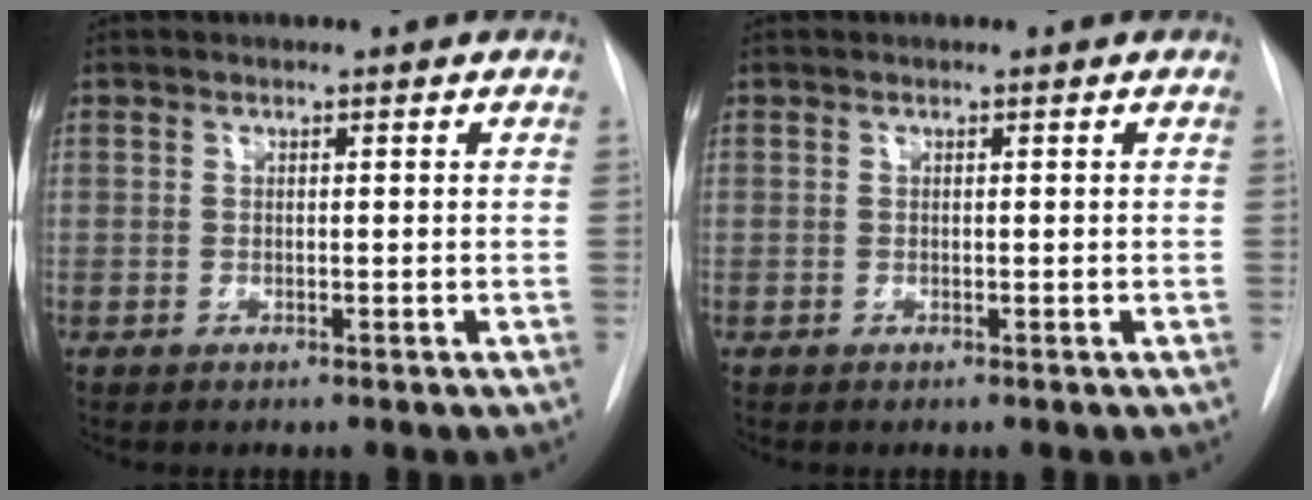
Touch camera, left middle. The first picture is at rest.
{"total": 0.0}